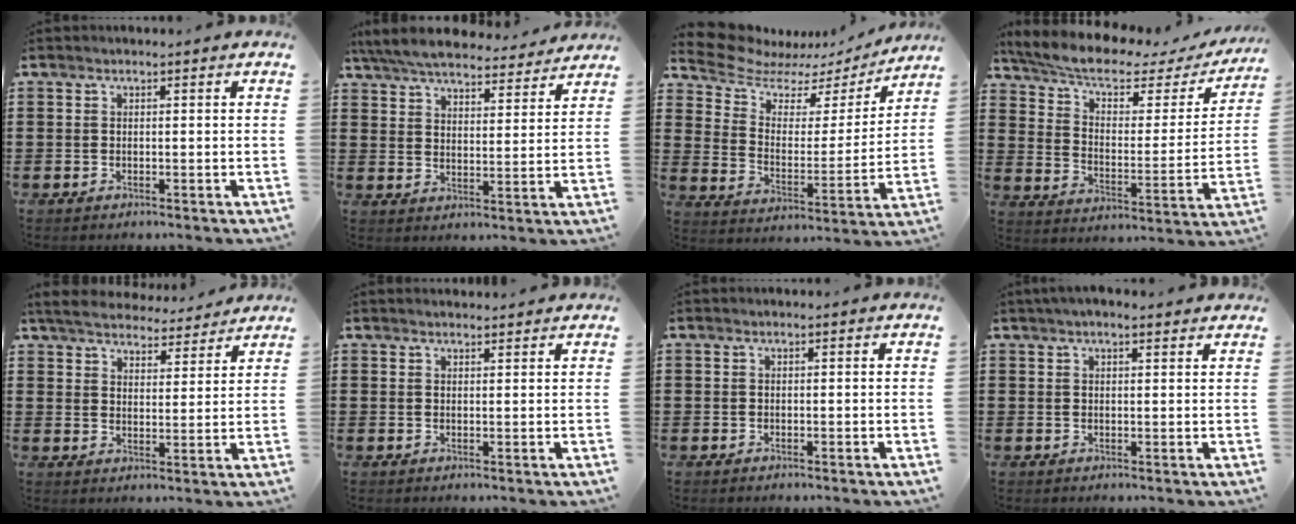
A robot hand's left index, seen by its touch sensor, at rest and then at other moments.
{"total": 6.8, "force": [6.5, 0.6, 1.8], "torque": [-0.061, -0.033, 0.117]}
{"total": 8.0, "force": [6.9, 3.4, 2.4], "torque": [-0.086, -0.036, 0.123]}
{"total": 7.4, "force": [5.8, 1.7, 4.3], "torque": [-0.106, -0.032, 0.097]}
{"total": 5.3, "force": [5.1, 0.8, 1.3], "torque": [-0.050, -0.025, 0.090]}
{"total": 1.1, "force": [1.1, 0.2, 0.1], "torque": [-0.004, 0.000, 0.022]}
{"total": 0.0}
{"total": 2.4, "force": [1.8, 0.6, 1.4], "torque": [-0.030, 0.007, 0.033]}